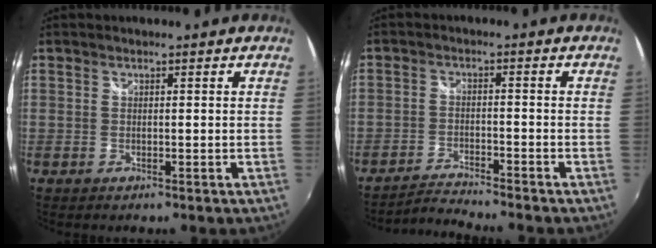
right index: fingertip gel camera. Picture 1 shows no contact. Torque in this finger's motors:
{"motor_torque": [-0.08, -0.20, -0.34, -0.15]}